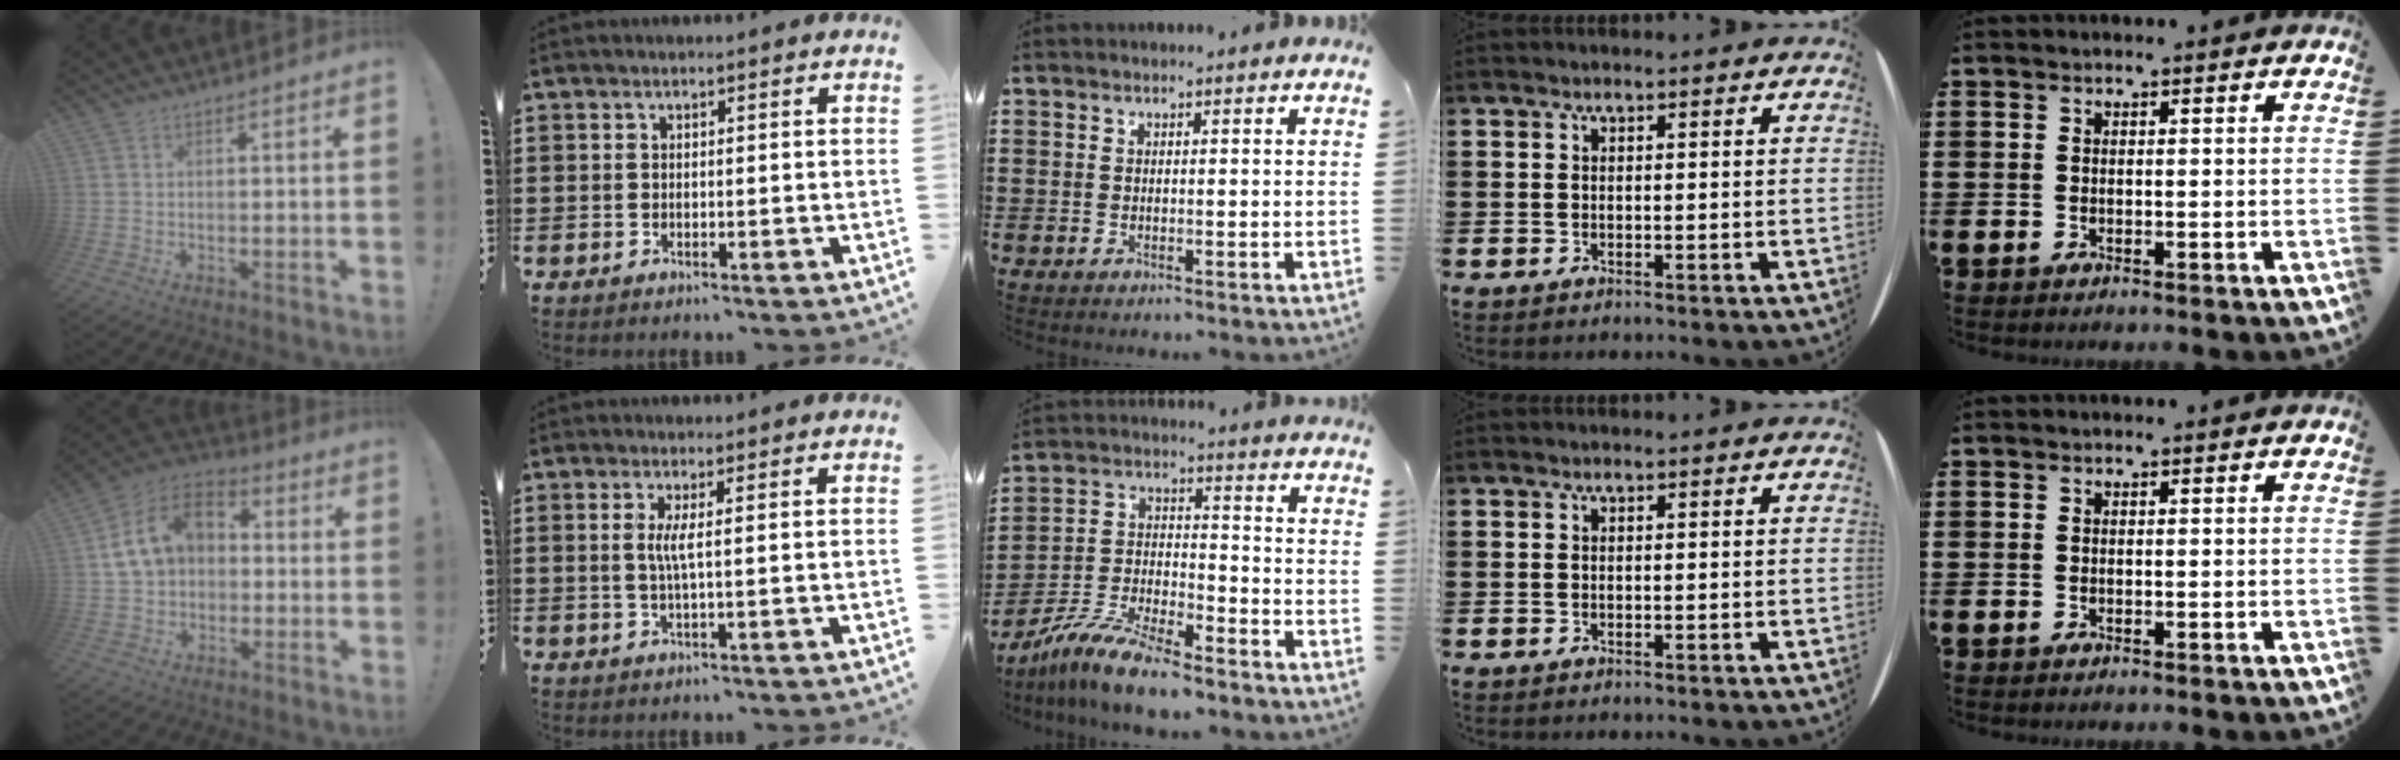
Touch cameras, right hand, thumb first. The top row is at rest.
{"thumb": {"total": 13.6, "force": [2.9, 9.9, 8.9], "torque": [-0.152, 0.018, 0.060]}, "index": {"total": 2.9, "force": [0.3, -0.1, 2.8], "torque": [-0.057, -0.006, 0.002]}, "middle": {"total": 9.4, "force": [-8.5, 1.3, 3.9], "torque": [-0.082, 0.016, -0.166]}}